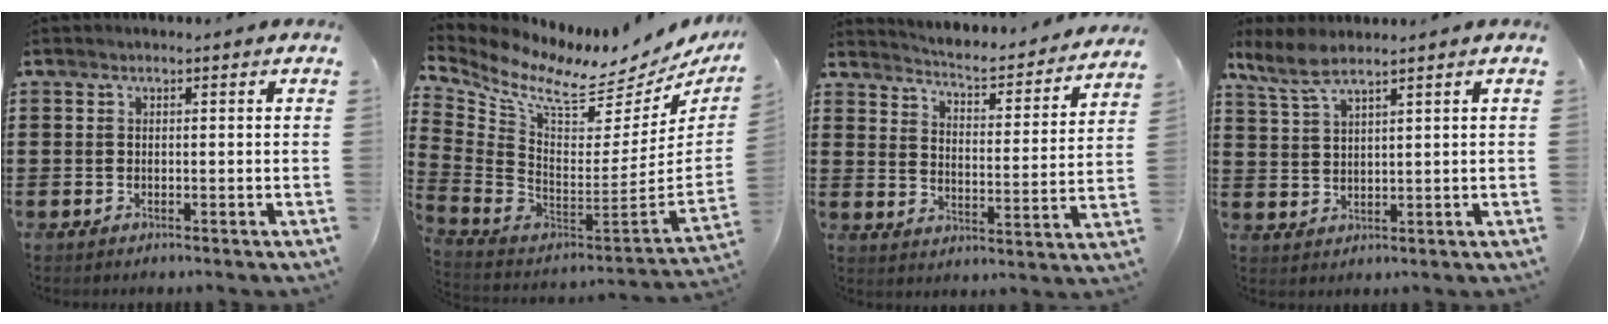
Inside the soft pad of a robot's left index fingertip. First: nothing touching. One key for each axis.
{"total": 7.4, "fx": 5.5, "fy": 1.5, "fz": 4.7, "tx": -0.116, "ty": -0.064, "tz": 0.087}
{"total": 3.6, "fx": 3.5, "fy": -0.2, "fz": 0.6, "tx": -0.034, "ty": -0.037, "tz": 0.050}
{"total": 4.4, "fx": 3.4, "fy": 0.6, "fz": 2.7, "tx": -0.062, "ty": -0.002, "tz": 0.063}